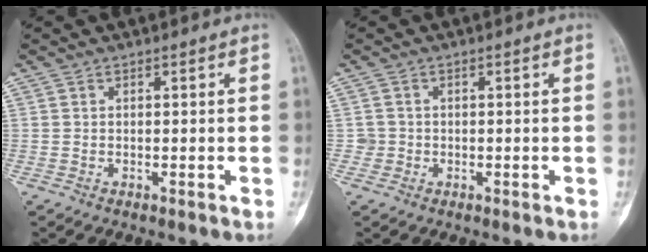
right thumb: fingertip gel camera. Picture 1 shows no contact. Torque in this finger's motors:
{"motor_torque": [-0.10, -0.02, 0.32, -0.10, 0.03]}